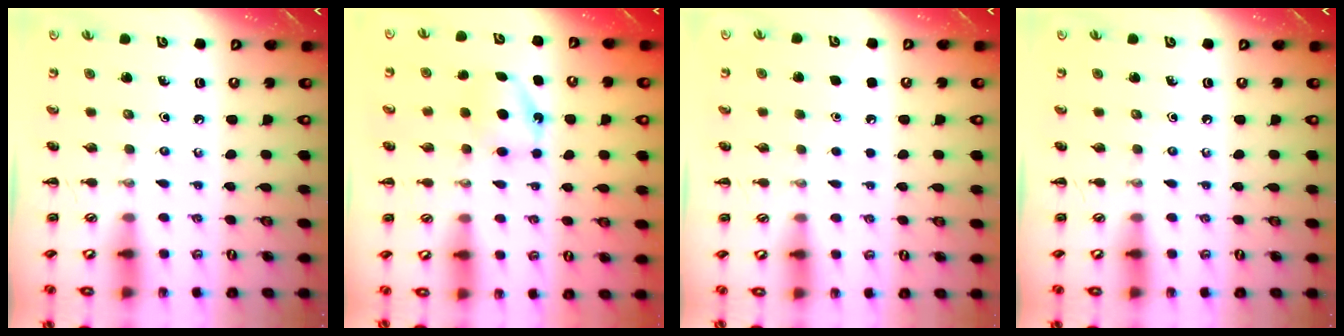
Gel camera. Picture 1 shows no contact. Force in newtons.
{"total": 6.1, "press": 5.9, "slide": 1.8}
{"total": 1.7, "press": 1.7, "slide": 0.1}
{"total": 0.0}